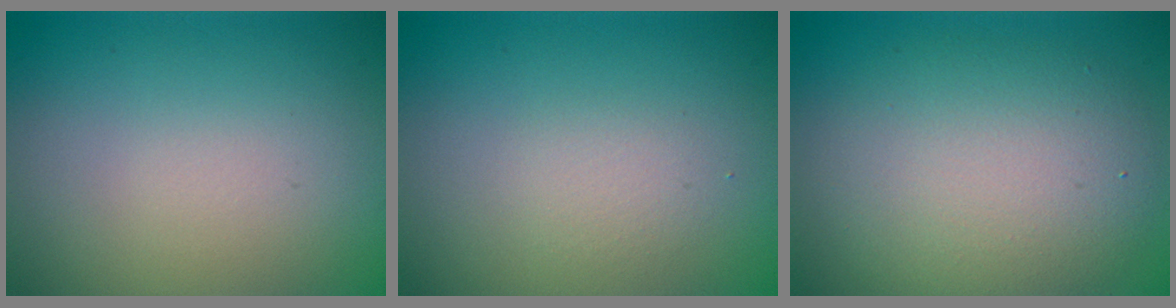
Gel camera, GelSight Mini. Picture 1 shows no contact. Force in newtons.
{"total": 1.2, "press": 1.2, "slide": 0.0}
{"total": 7.0, "press": 7.0, "slide": 0.4}